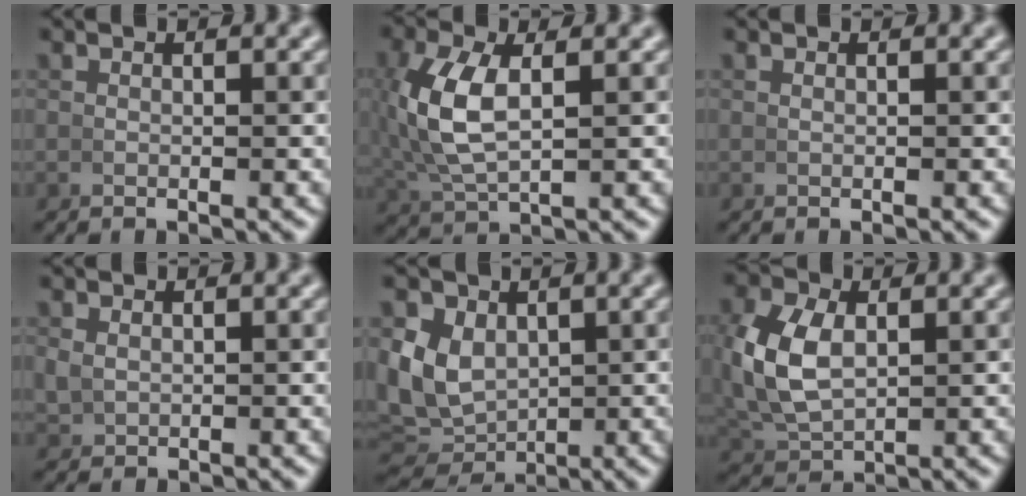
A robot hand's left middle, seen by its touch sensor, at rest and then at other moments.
{"total": 5.4, "force": [1.1, 2.8, 4.5], "torque": [-0.115, -0.004, 0.033]}
{"total": 0.0}
{"total": 1.3, "force": [0.5, 1.1, 0.6], "torque": [-0.024, -0.004, 0.019]}
{"total": 8.4, "force": [-0.2, 7.3, 4.3], "torque": [-0.128, -0.048, 0.019]}
{"total": 6.1, "force": [0.8, 4.2, 4.4], "torque": [-0.112, -0.009, 0.030]}